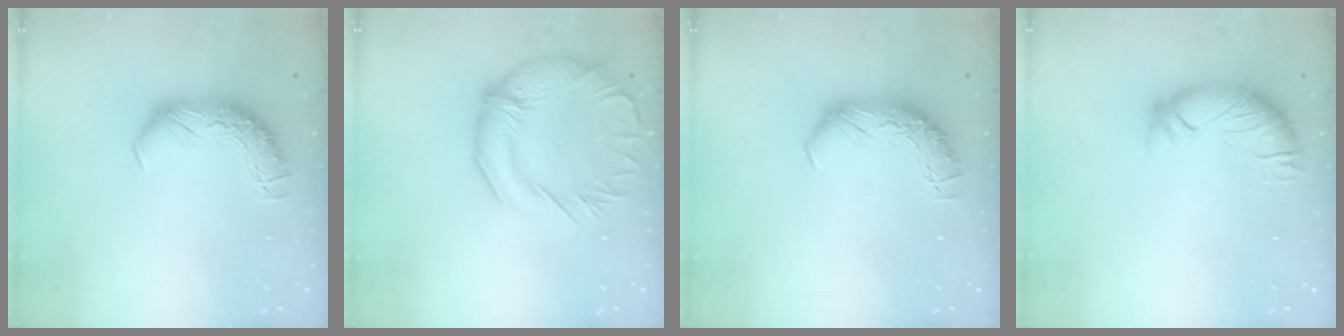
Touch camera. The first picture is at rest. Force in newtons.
{"total": 3.5, "press": 3.2, "slide": 1.4}
{"total": 0.0}
{"total": 3.2, "press": 3.0, "slide": 0.8}